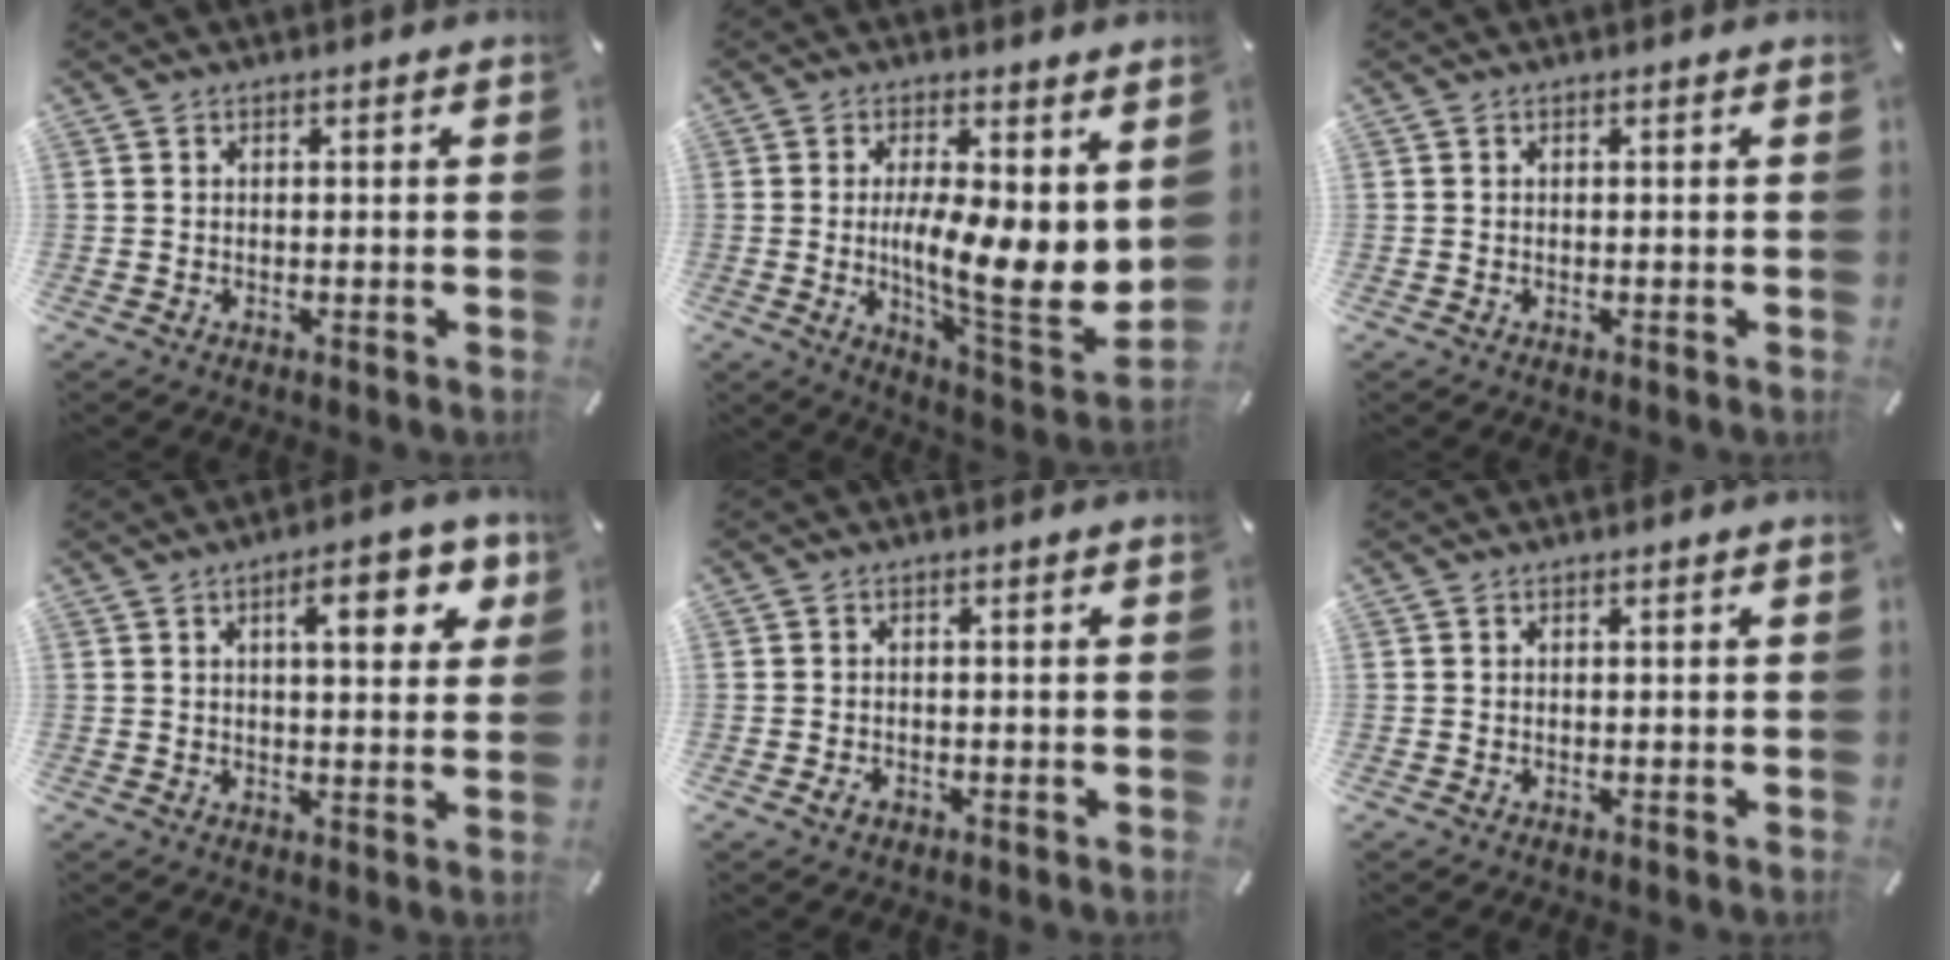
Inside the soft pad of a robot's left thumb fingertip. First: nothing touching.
{"total": 14.9, "force": [-0.2, 4.4, 14.2], "torque": [-0.211, -0.026, -0.002]}
{"total": 0.0}
{"total": 10.4, "force": [4.2, 3.9, 8.7], "torque": [-0.109, -0.012, 0.059]}
{"total": 1.7, "force": [-0.9, 1.1, 0.8], "torque": [-0.016, 0.005, -0.018]}
{"total": 0.0}